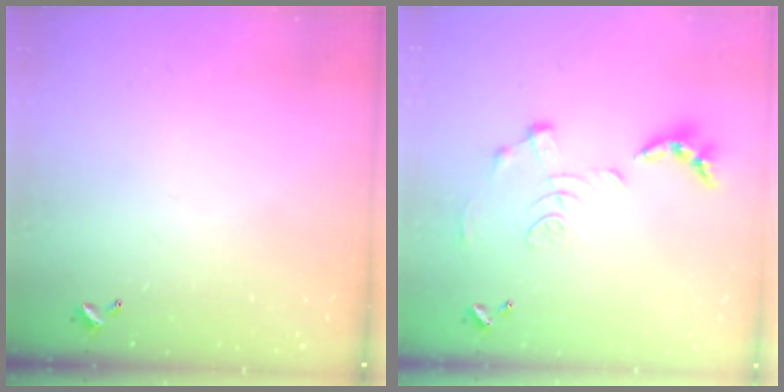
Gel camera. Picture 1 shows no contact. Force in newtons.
{"total": 1.2, "press": 0.4, "slide": 1.1}